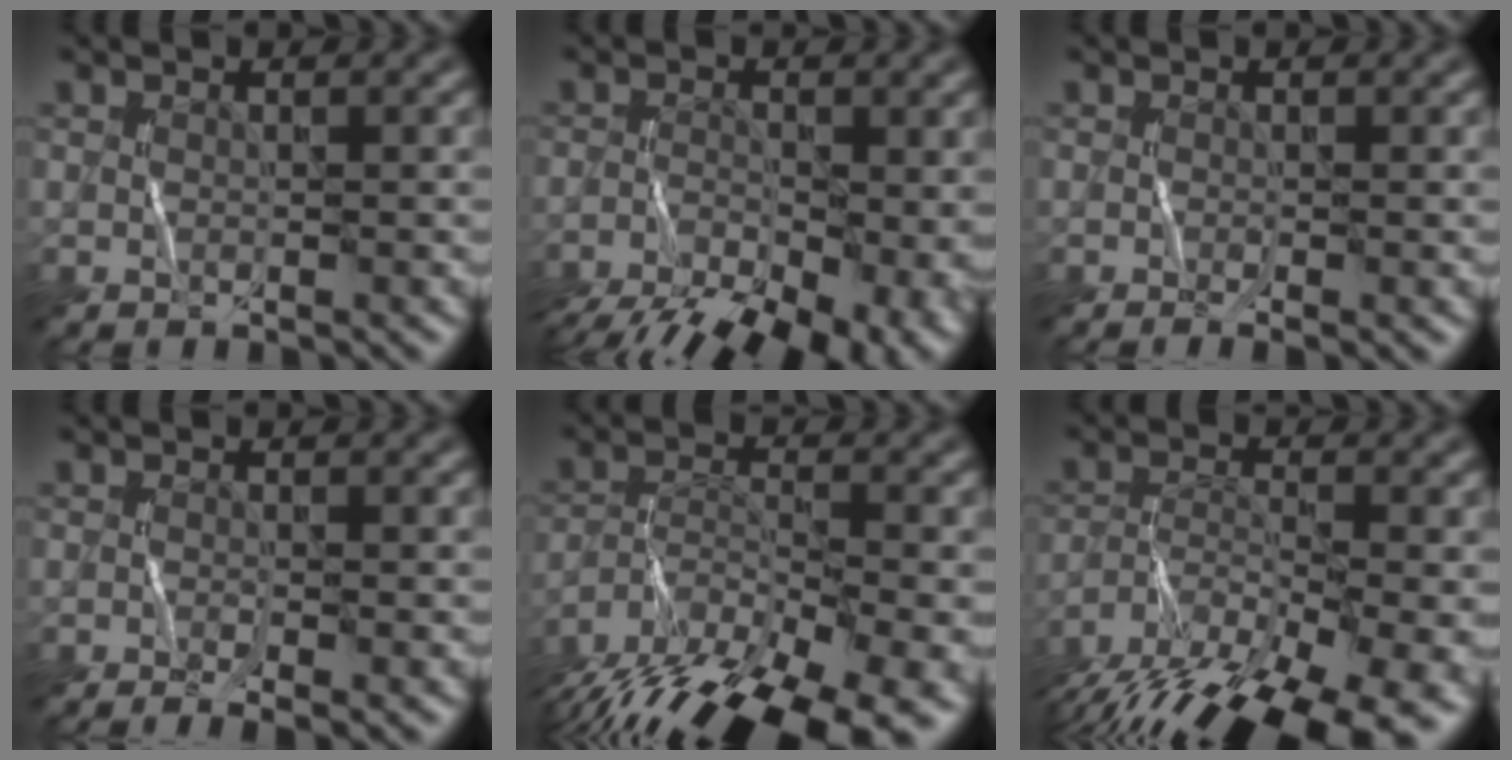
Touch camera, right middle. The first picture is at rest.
{"total": 13.7, "force": [-9.3, 5.8, 8.1], "torque": [-0.117, -0.040, -0.120]}
{"total": 0.9, "force": [-0.4, 0.0, 0.8], "torque": [-0.015, -0.005, -0.006]}
{"total": 1.8, "force": [-0.9, 0.2, 1.5], "torque": [-0.028, -0.004, -0.016]}
{"total": 15.5, "force": [-12.4, 4.9, 7.7], "torque": [-0.158, -0.043, -0.173]}
{"total": 14.4, "force": [-11.0, 4.9, 8.0], "torque": [-0.160, -0.044, -0.152]}